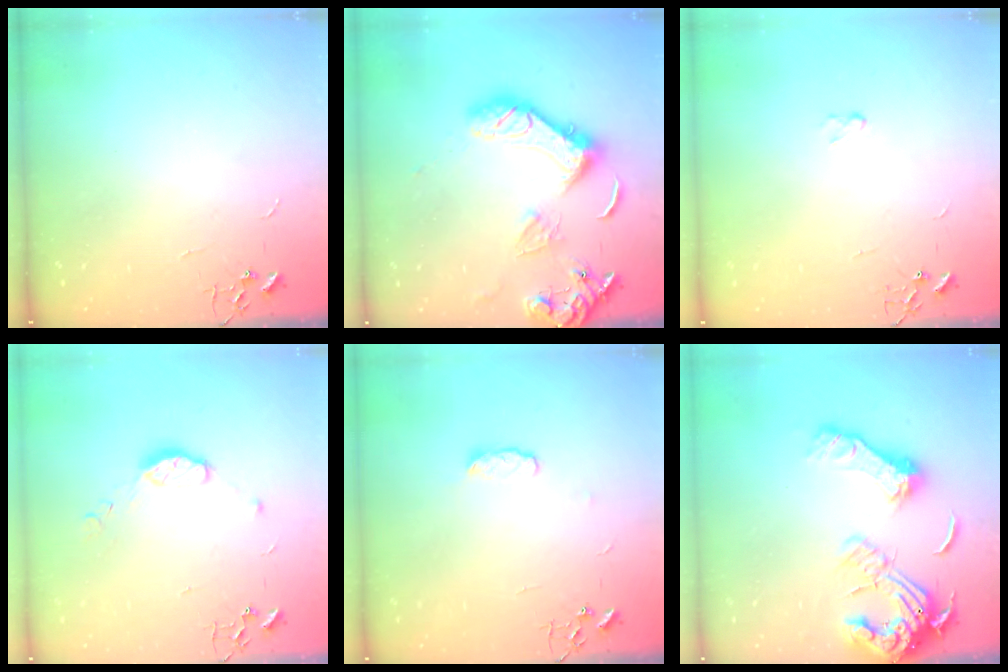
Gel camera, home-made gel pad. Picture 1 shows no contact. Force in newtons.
{"total": 16.2, "press": 16.1, "slide": 1.8}
{"total": 3.4, "press": 3.4, "slide": 0.4}
{"total": 7.8, "press": 7.8, "slide": 0.6}
{"total": 5.8, "press": 5.8, "slide": 0.3}
{"total": 17.6, "press": 17.5, "slide": 2.3}